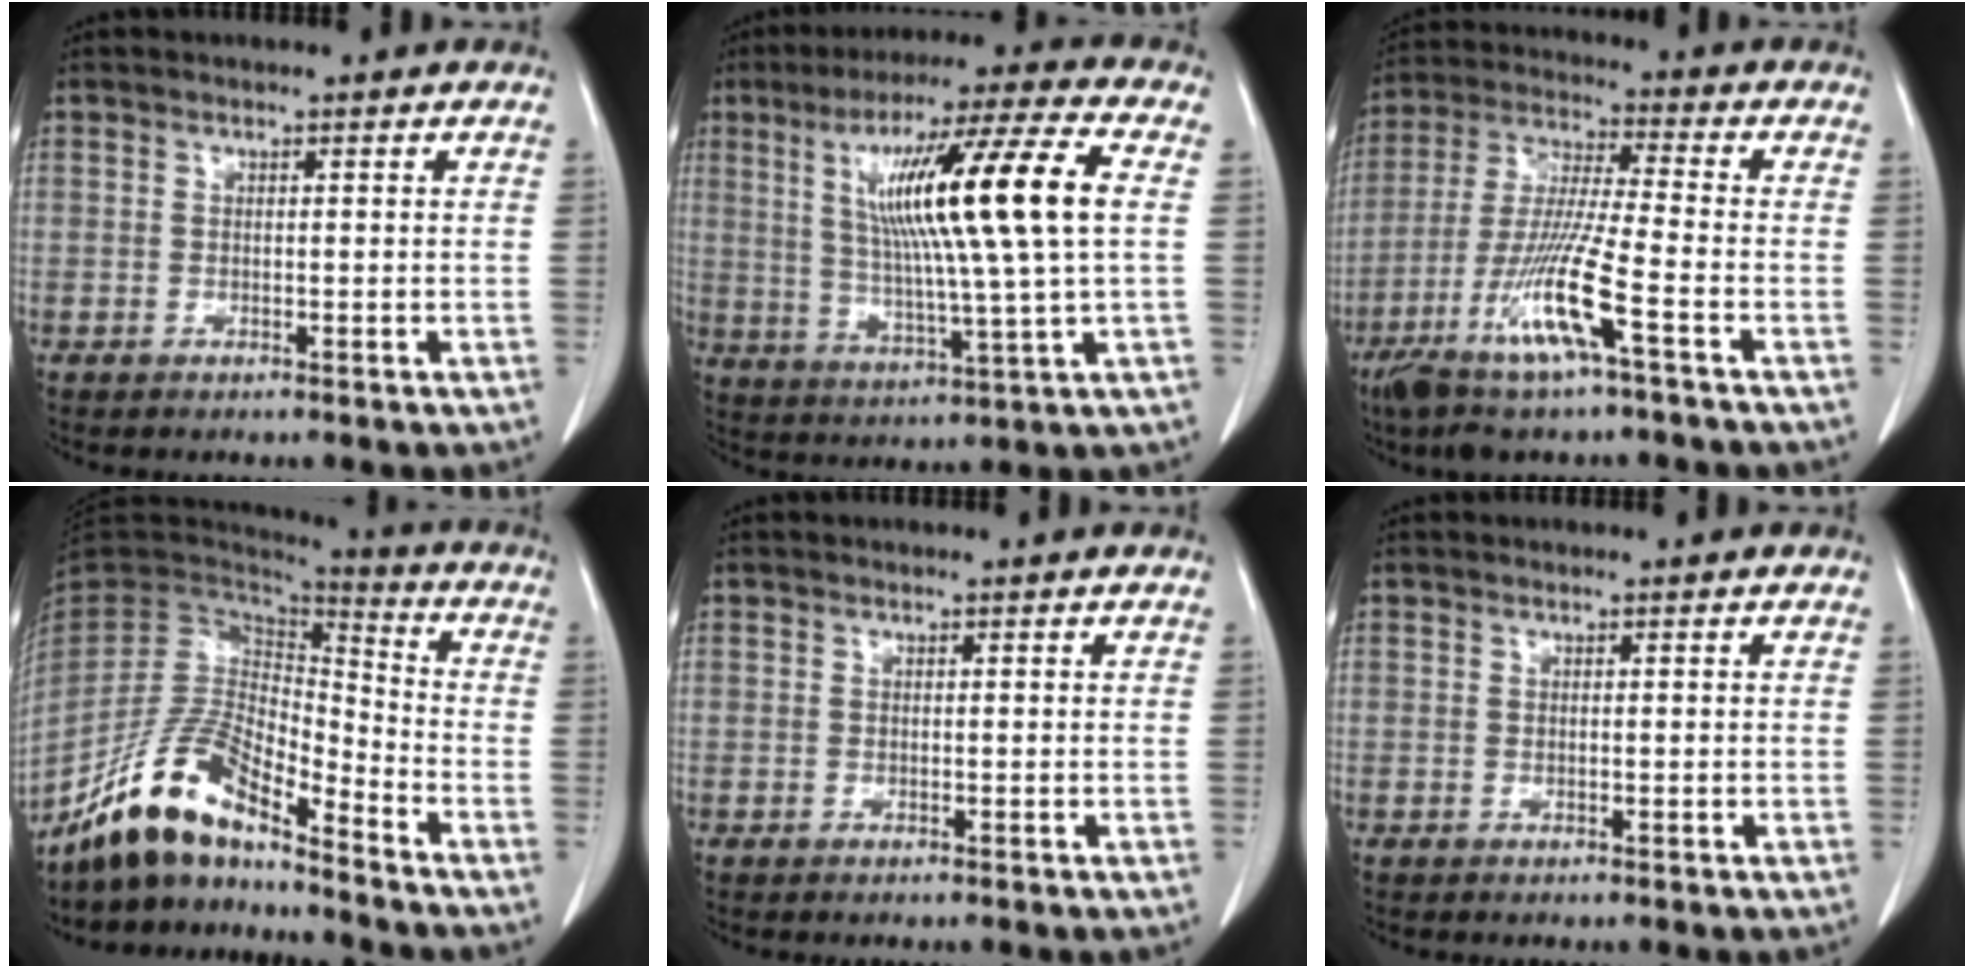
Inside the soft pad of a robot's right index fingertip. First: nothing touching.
{"total": 18.9, "force": [3.6, -0.1, 18.5], "torque": [-0.317, 0.013, 0.054]}
{"total": 14.2, "force": [-6.3, 0.1, 12.8], "torque": [-0.270, -0.025, -0.122]}
{"total": 15.4, "force": [-12.5, 4.0, 8.1], "torque": [-0.159, 0.010, -0.235]}
{"total": 0.0}
{"total": 0.0}